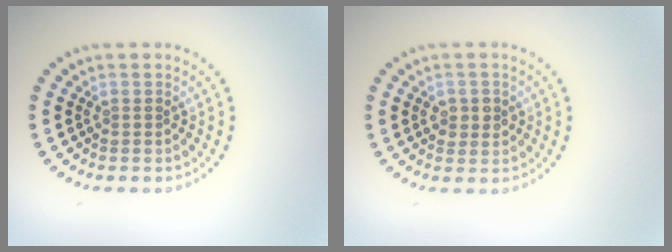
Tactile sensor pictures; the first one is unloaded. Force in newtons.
{"total": 1.8, "press": 1.8, "slide": 0.0}